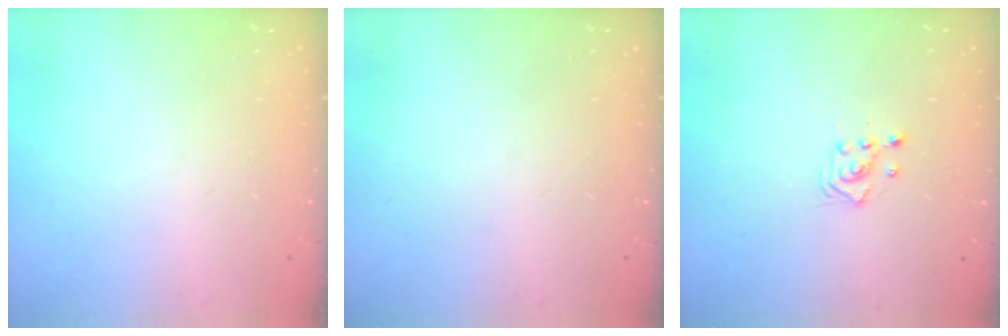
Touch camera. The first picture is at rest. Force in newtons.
{"total": 0.0}
{"total": 2.5, "press": 2.5, "slide": 0.3}